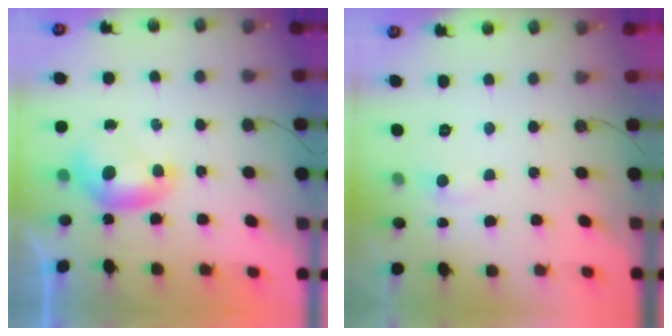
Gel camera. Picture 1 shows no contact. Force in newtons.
{"total": 0.6, "press": 0.1, "slide": 0.6}